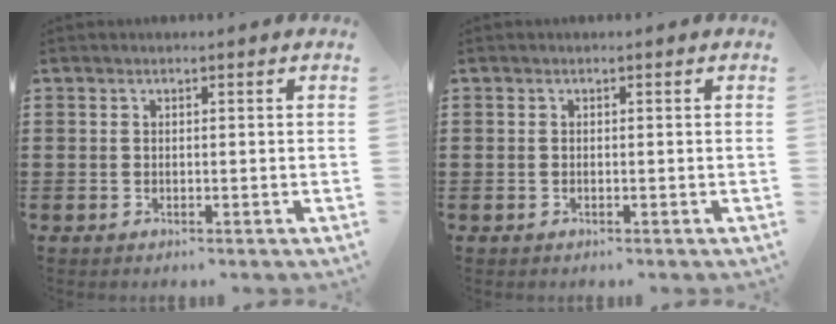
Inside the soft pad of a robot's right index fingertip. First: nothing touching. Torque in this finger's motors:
{"motor_torque": [-0.32, 0.19, -0.17, -0.01]}